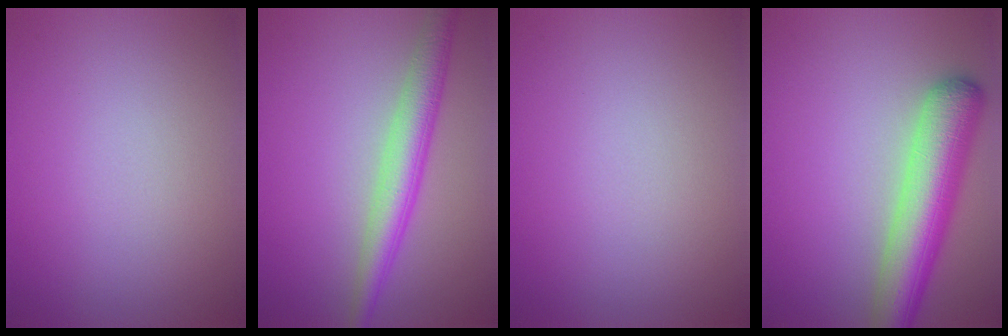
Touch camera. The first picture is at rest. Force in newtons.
{"total": 4.2, "press": 4.2, "slide": 0.0}
{"total": 0.0}
{"total": 7.0, "press": 7.0, "slide": 0.4}